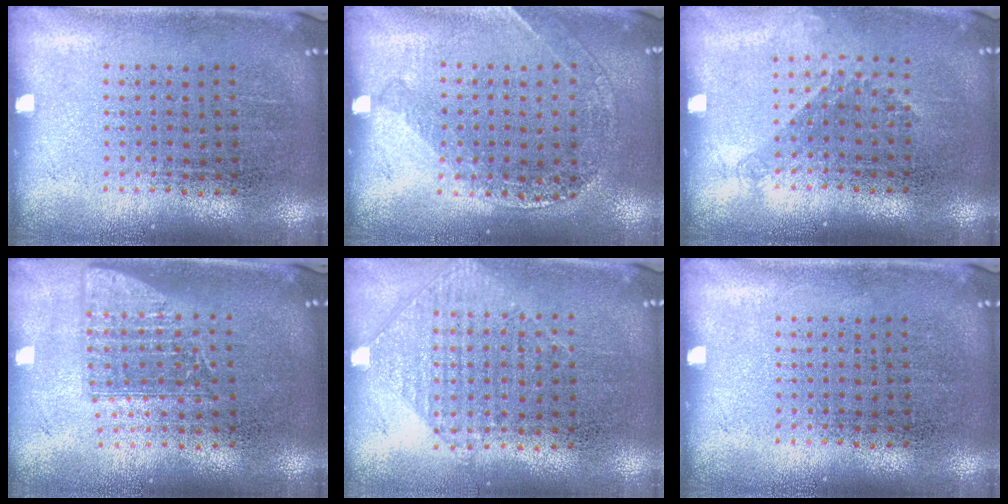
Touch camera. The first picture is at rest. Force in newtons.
{"total": 1.2, "press": 1.2, "slide": 0.1}
{"total": 1.2, "press": 0.9, "slide": 0.8}
{"total": 1.6, "press": 1.2, "slide": 1.0}
{"total": 0.9, "press": 0.9, "slide": 0.3}
{"total": 0.0}